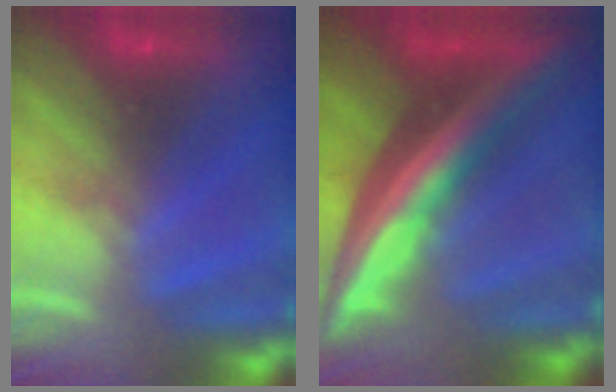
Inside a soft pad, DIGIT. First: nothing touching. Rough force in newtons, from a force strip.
{"total": 8.2}